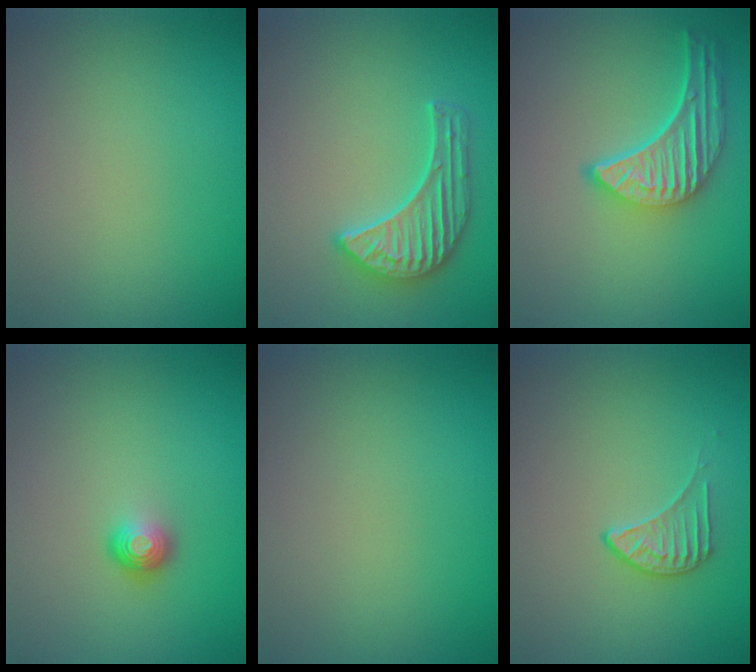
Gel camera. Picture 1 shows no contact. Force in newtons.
{"total": 4.2, "press": 3.9, "slide": 1.5}
{"total": 5.3, "press": 4.1, "slide": 3.3}
{"total": 1.9, "press": 1.3, "slide": 1.4}
{"total": 0.0}
{"total": 1.9, "press": 1.3, "slide": 1.3}